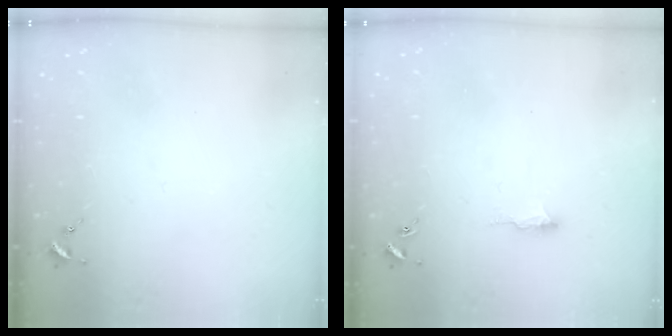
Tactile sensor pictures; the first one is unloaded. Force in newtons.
{"total": 7.4, "press": 7.3, "slide": 0.7}